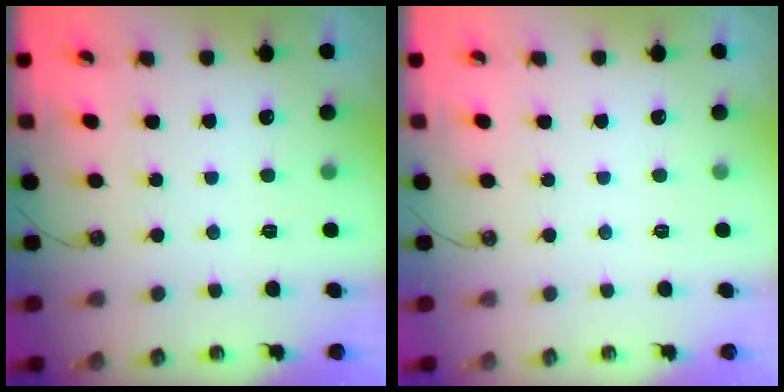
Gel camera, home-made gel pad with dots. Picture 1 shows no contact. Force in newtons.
{"total": 0.0}